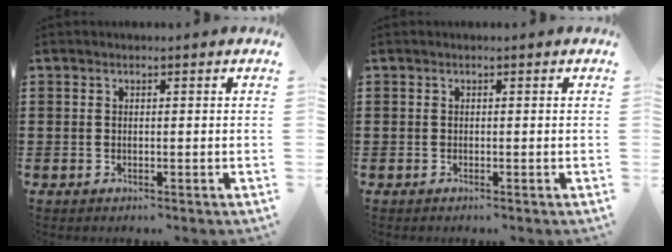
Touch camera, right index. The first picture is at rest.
{"total": 0.0}